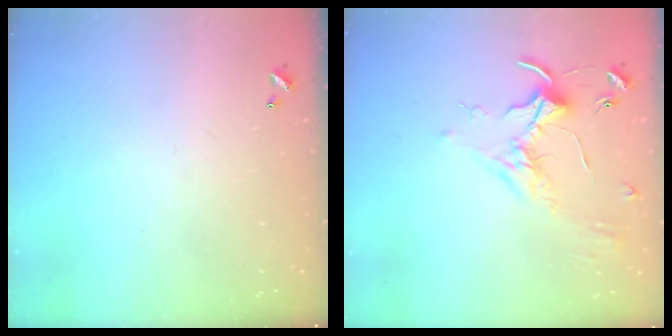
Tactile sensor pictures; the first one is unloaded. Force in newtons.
{"total": 1.8, "press": 1.7, "slide": 0.4}